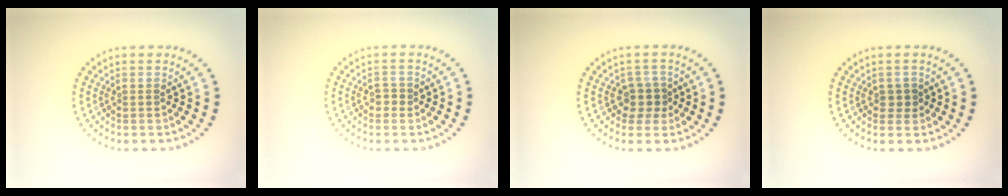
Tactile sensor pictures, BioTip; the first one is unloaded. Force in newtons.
{"total": 1.0, "press": 0.9, "slide": 0.3}
{"total": 2.0, "press": 1.6, "slide": 1.1}
{"total": 1.2, "press": 1.1, "slide": 0.3}